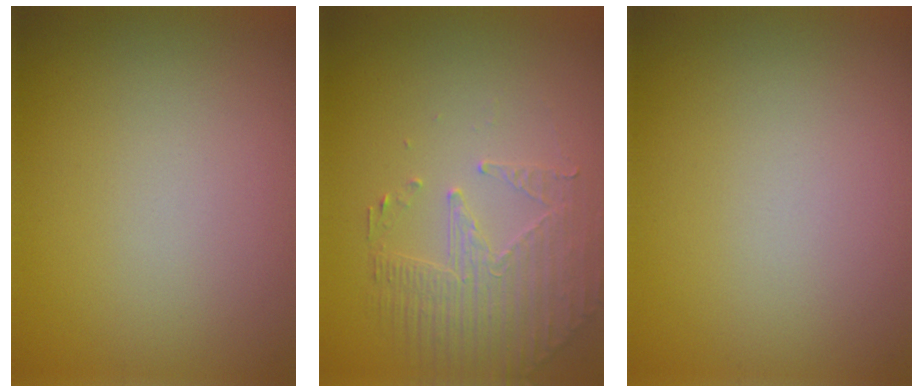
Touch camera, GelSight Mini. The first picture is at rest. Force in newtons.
{"total": 2.2, "press": 1.8, "slide": 1.2}
{"total": 0.0}